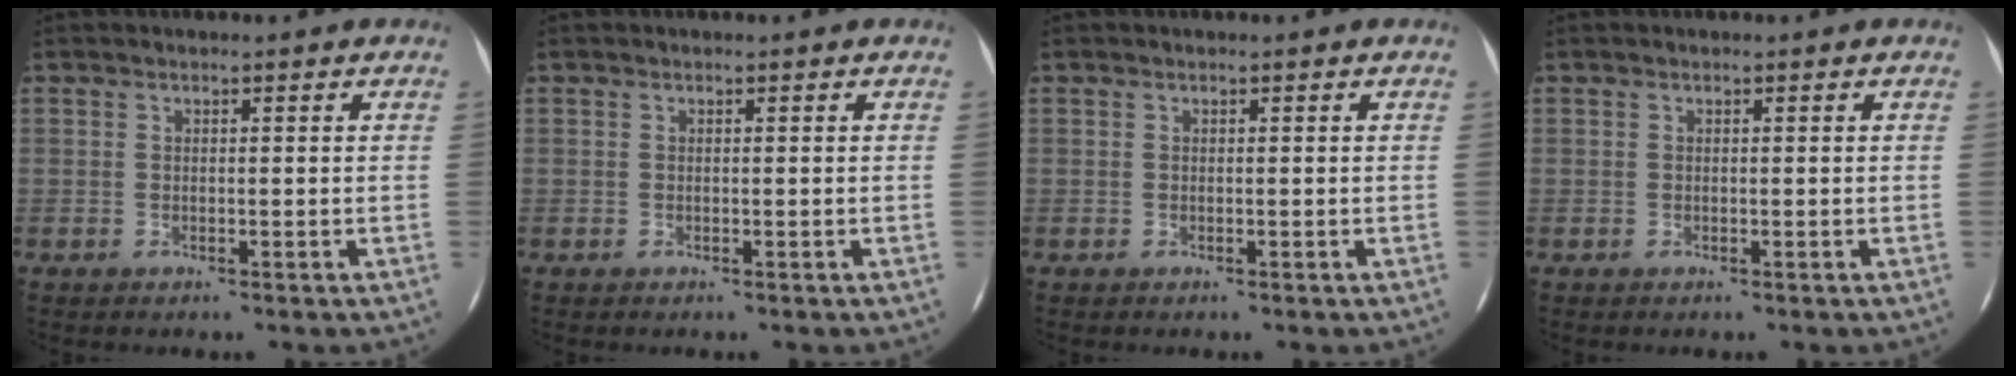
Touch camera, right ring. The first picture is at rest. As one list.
[{"total": 0.0}, {"total": 0.0}, {"total": 0.0}]